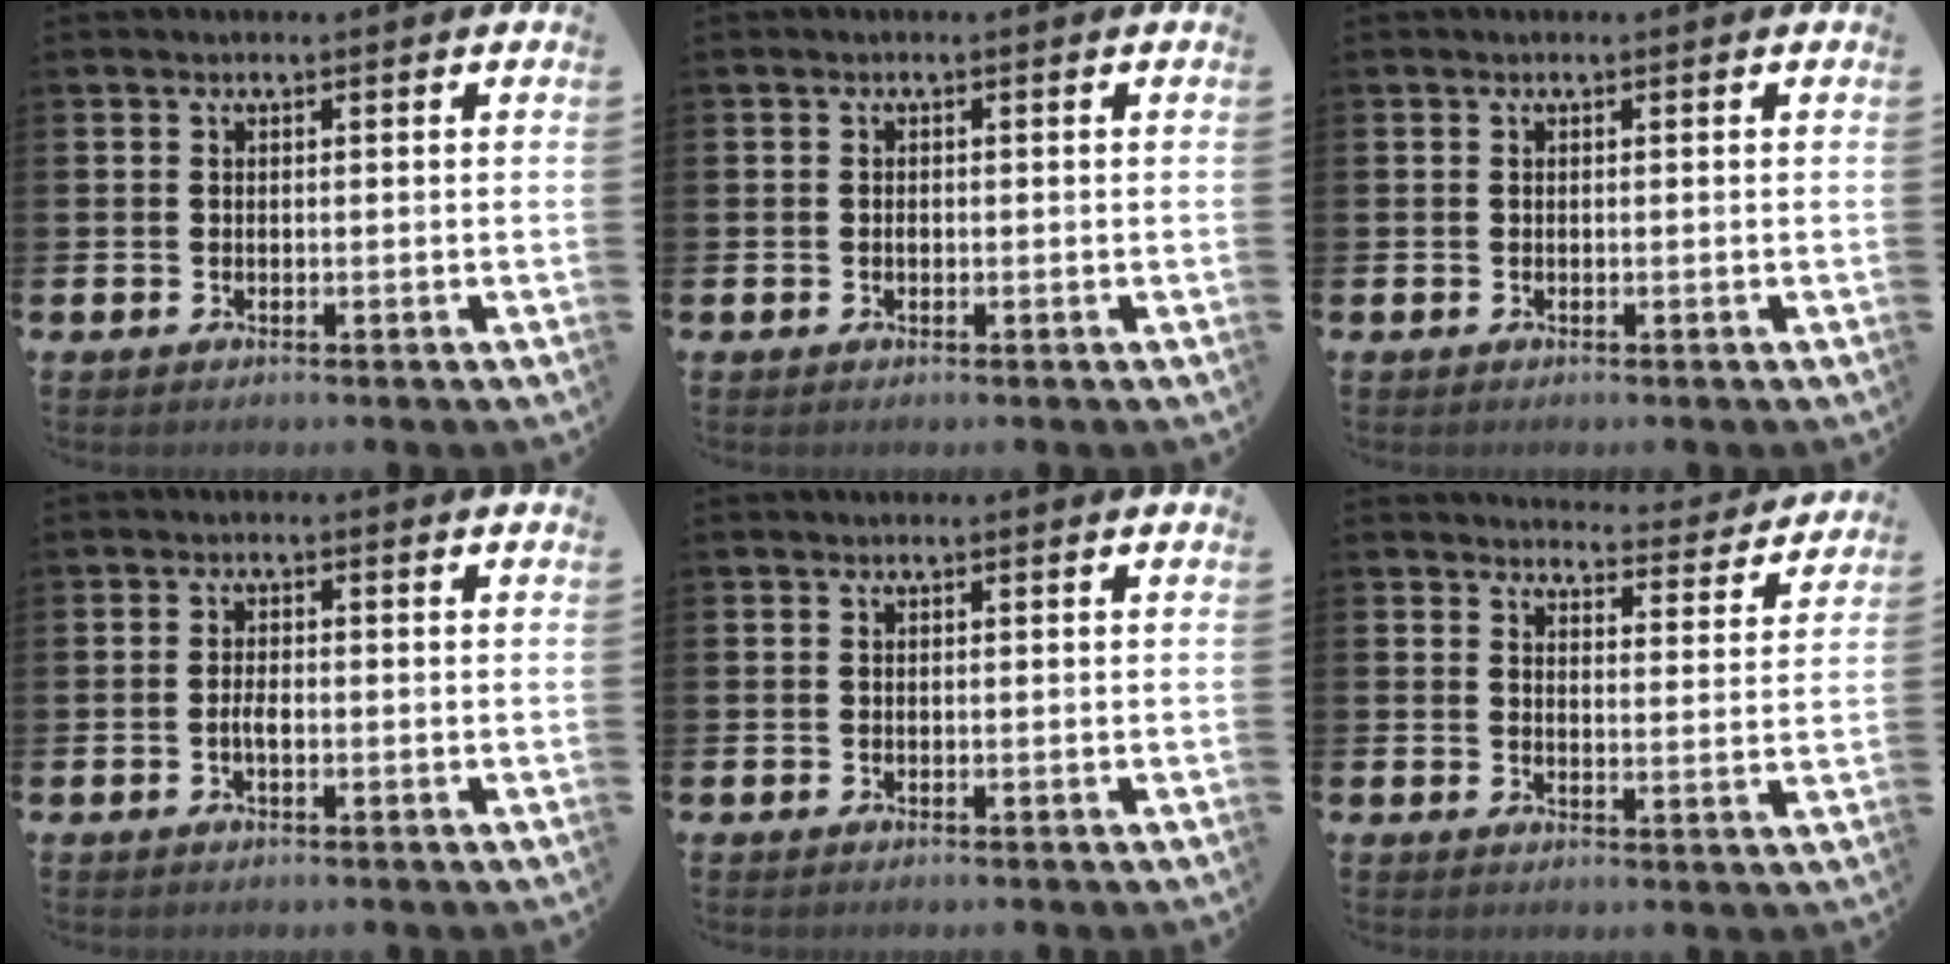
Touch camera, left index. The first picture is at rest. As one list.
[{"total": 0.5, "force": [-0.1, 0.4, 0.4], "torque": [-0.003, -0.001, -0.004]}, {"total": 0.0}, {"total": 1.8, "force": [-0.5, 0.8, 1.6], "torque": [-0.024, -0.001, -0.011]}, {"total": 0.0}, {"total": 3.9, "force": [3.9, 0.6, 0.3], "torque": [-0.008, -0.034, 0.064]}]